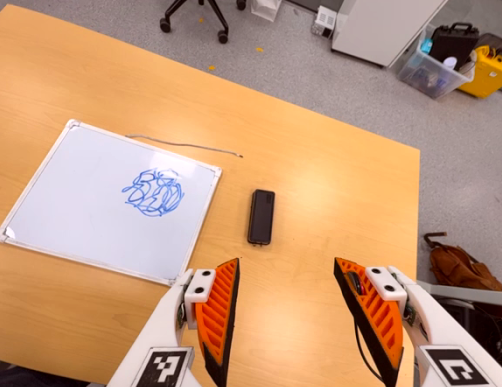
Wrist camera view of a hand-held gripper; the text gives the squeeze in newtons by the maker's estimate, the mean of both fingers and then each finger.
{"total": 0.0}